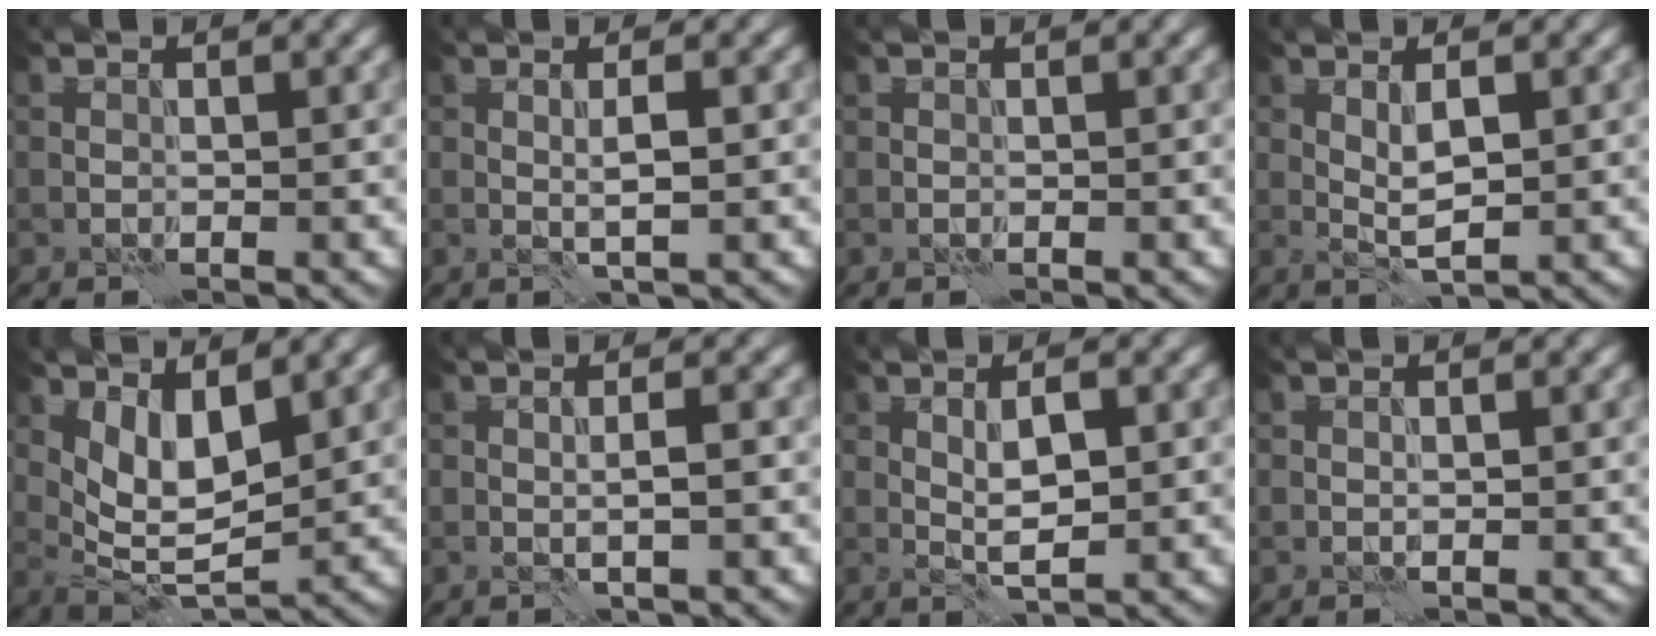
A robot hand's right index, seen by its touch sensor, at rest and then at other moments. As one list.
[{"total": 1.6, "force": [-0.1, -0.2, 1.6], "torque": [-0.025, -0.001, -0.003]}, {"total": 0.0}, {"total": 2.3, "force": [0.2, 0.5, 2.2], "torque": [-0.044, -0.002, 0.005]}, {"total": 4.7, "force": [1.8, 2.0, 3.9], "torque": [-0.071, -0.019, 0.037]}, {"total": 1.4, "force": [-0.3, -0.3, 1.3], "torque": [-0.023, 0.001, -0.008]}, {"total": 2.8, "force": [0.1, 0.8, 2.7], "torque": [-0.048, 0.000, 0.003]}, {"total": 0.7, "force": [-0.5, -0.5, -0.2], "torque": [0.005, 0.000, -0.012]}]